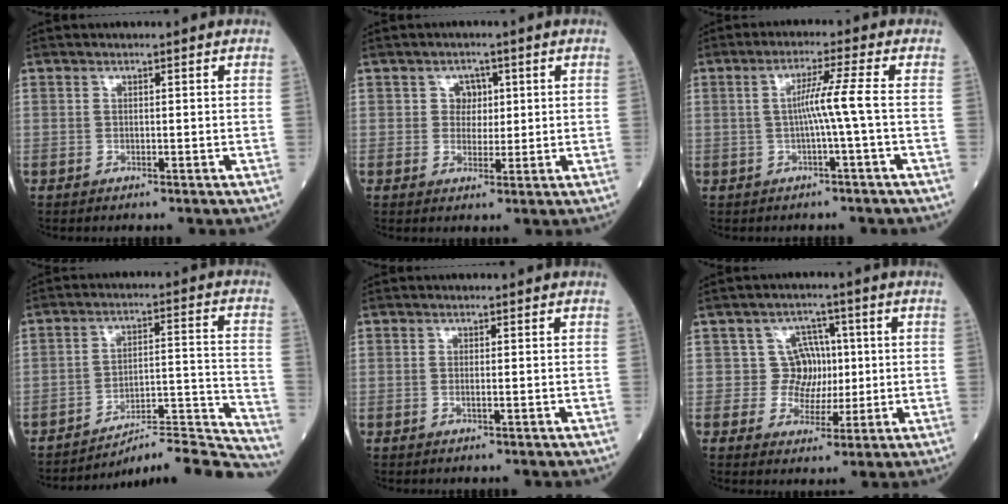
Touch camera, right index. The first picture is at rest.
{"total": 3.0, "force": [0.8, 2.5, 1.3], "torque": [-0.010, 0.002, 0.010]}
{"total": 4.7, "force": [-0.5, -1.5, 4.4], "torque": [-0.081, 0.007, -0.007]}
{"total": 16.1, "force": [-15.9, -1.6, 1.3], "torque": [0.001, 0.044, -0.232]}
{"total": 0.8, "force": [-0.1, -0.1, 0.7], "torque": [-0.016, -0.001, -0.003]}
{"total": 5.3, "force": [0.5, 5.1, 1.2], "torque": [-0.001, 0.014, 0.008]}